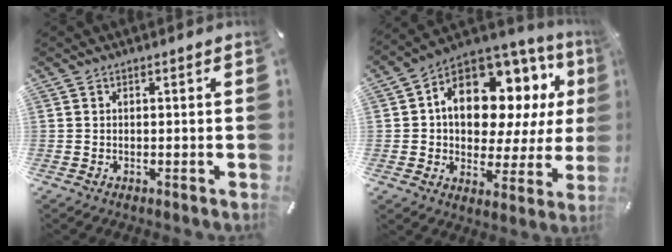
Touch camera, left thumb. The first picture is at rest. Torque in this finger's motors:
{"motor_torque": [2.52, 2.49, 1.71, -1.06, 0.28]}